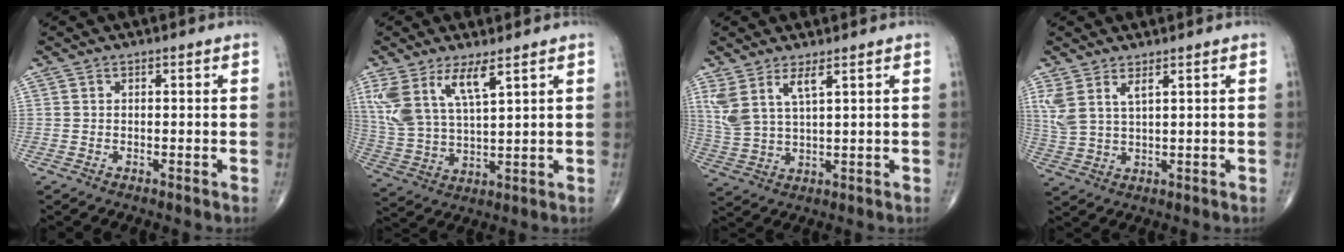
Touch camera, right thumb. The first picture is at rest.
{"total": 11.5, "force": [6.1, 3.8, 9.0], "torque": [-0.196, -0.022, 0.133]}
{"total": 6.8, "force": [3.8, 1.9, 5.4], "torque": [-0.127, -0.019, 0.087]}
{"total": 5.5, "force": [3.0, 1.8, 4.2], "torque": [-0.105, -0.014, 0.071]}